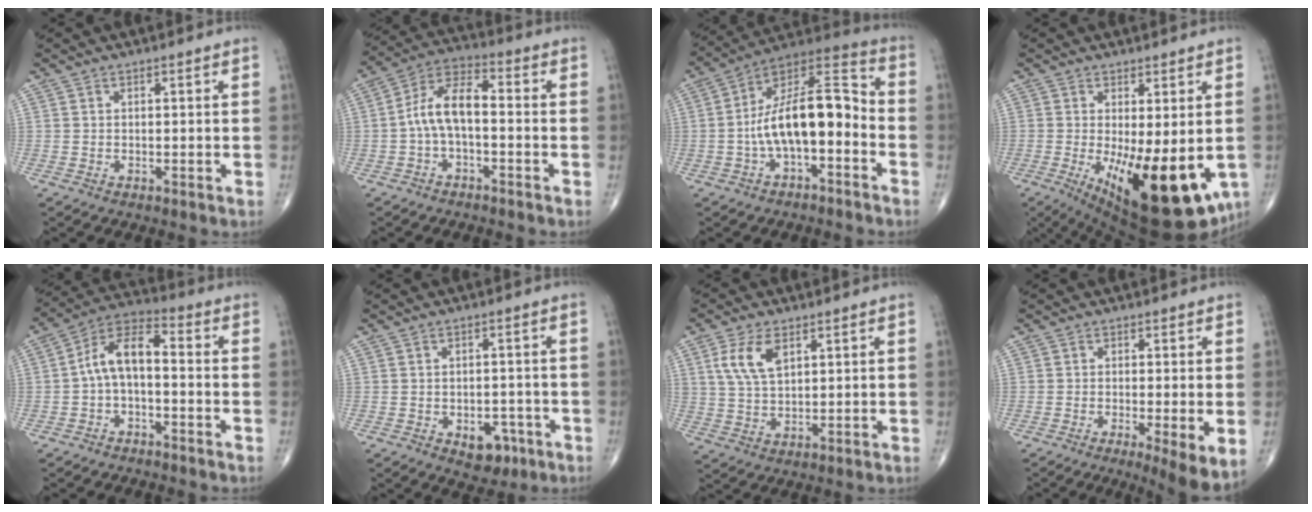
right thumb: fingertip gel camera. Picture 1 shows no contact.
{"total": 8.9, "force": [-1.3, 4.3, 7.7], "torque": [-0.145, 0.042, -0.034]}
{"total": 17.1, "force": [-3.1, 6.6, 15.4], "torque": [-0.273, 0.057, -0.057]}
{"total": 19.0, "force": [-3.7, 7.0, 17.2], "torque": [-0.230, -0.036, -0.030]}
{"total": 8.8, "force": [-1.1, 4.4, 7.6], "torque": [-0.133, 0.044, -0.032]}
{"total": 5.7, "force": [-2.5, 3.7, 3.6], "torque": [-0.024, 0.016, -0.027]}
{"total": 7.3, "force": [3.0, 3.8, 5.5], "torque": [-0.109, -0.009, 0.062]}
{"total": 7.0, "force": [-1.8, 1.3, 6.6], "torque": [-0.108, -0.022, -0.031]}